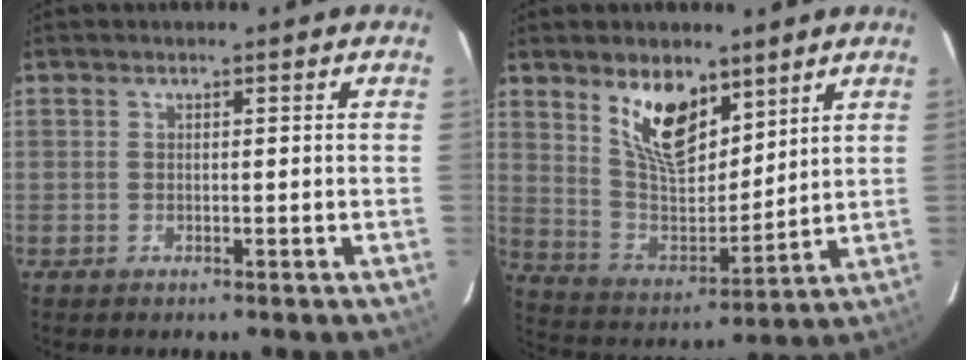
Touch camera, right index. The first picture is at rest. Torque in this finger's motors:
{"motor_torque": [1.10, 1.03, 0.35, 0.11]}